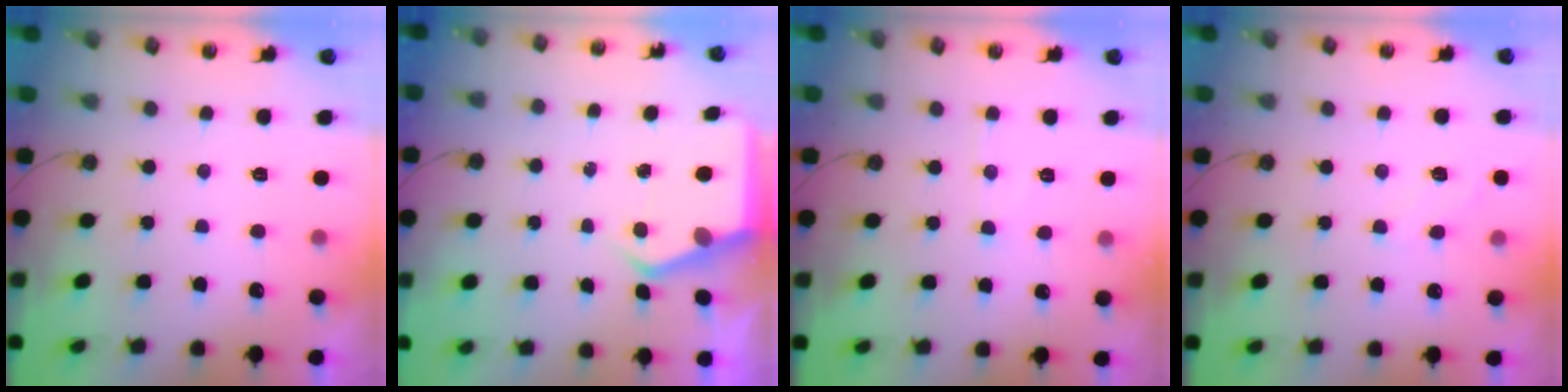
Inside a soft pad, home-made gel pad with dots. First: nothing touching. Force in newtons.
{"total": 4.3, "press": 4.3, "slide": 0.4}
{"total": 4.7, "press": 4.6, "slide": 0.7}
{"total": 3.7, "press": 3.7, "slide": 0.5}